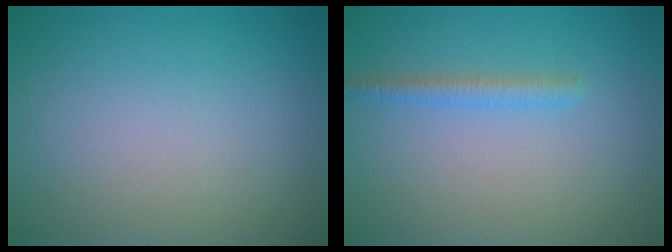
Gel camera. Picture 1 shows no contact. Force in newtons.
{"total": 1.6, "press": 1.6, "slide": 0.0}